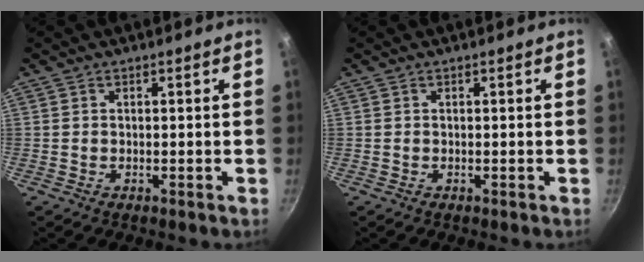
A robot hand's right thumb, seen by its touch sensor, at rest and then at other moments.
{"total": 0.0}